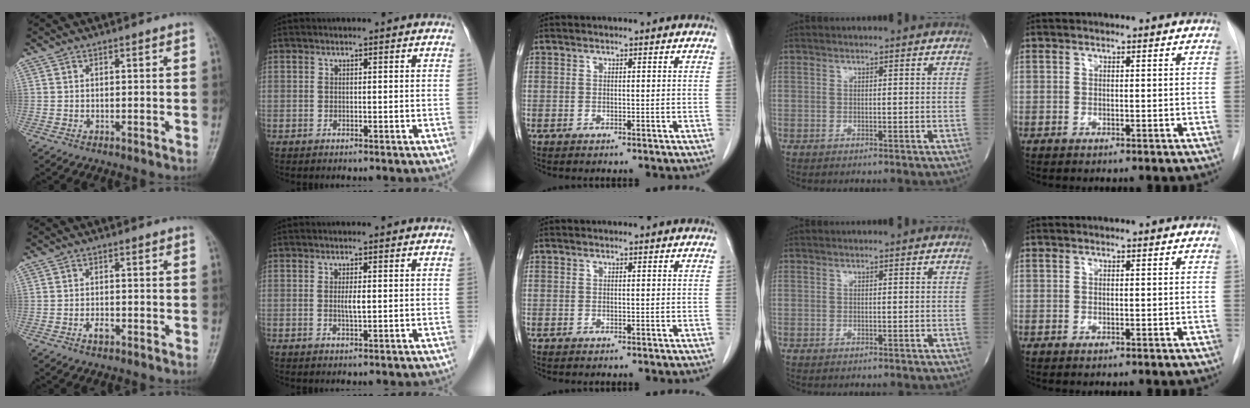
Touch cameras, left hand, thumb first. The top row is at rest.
{"thumb": {"total": 1.8, "force": [-0.9, 0.9, 1.3], "torque": [-0.023, 0.007, -0.015]}, "index": {"total": 1.6, "force": [0.1, 0.1, 1.6], "torque": [-0.032, -0.002, 0.003]}}